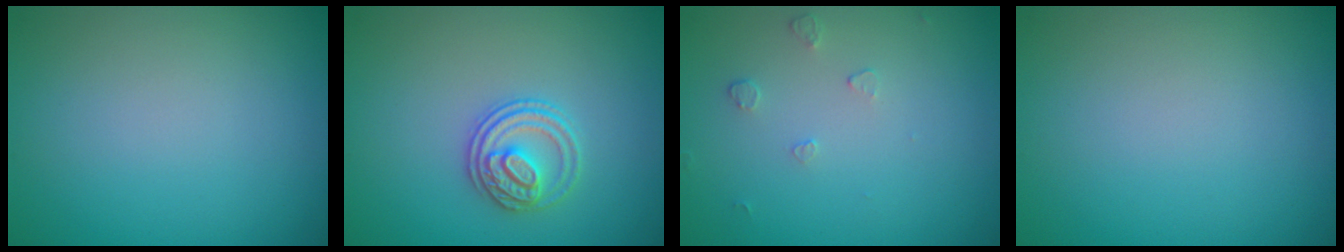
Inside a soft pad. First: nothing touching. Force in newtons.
{"total": 2.8, "press": 2.7, "slide": 1.0}
{"total": 0.6, "press": 0.4, "slide": 0.5}
{"total": 0.0}